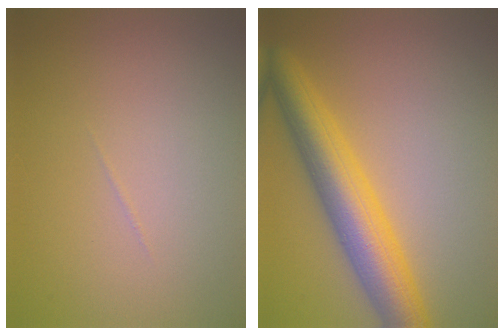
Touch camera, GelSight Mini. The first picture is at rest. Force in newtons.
{"total": 6.8, "press": 6.8, "slide": 0.2}